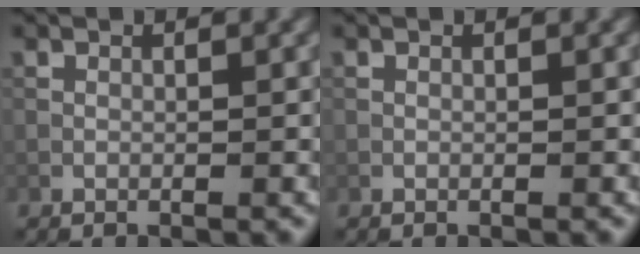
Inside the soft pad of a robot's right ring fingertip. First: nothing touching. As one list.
[{"total": 0.0}]